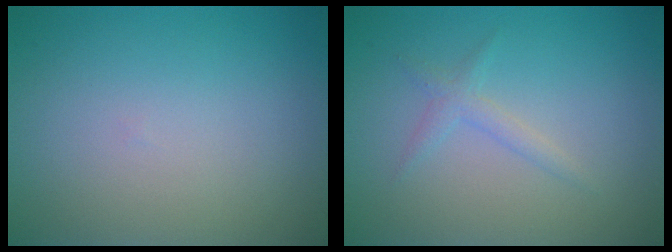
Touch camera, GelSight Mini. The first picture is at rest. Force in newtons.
{"total": 1.3, "press": 1.3, "slide": 0.1}